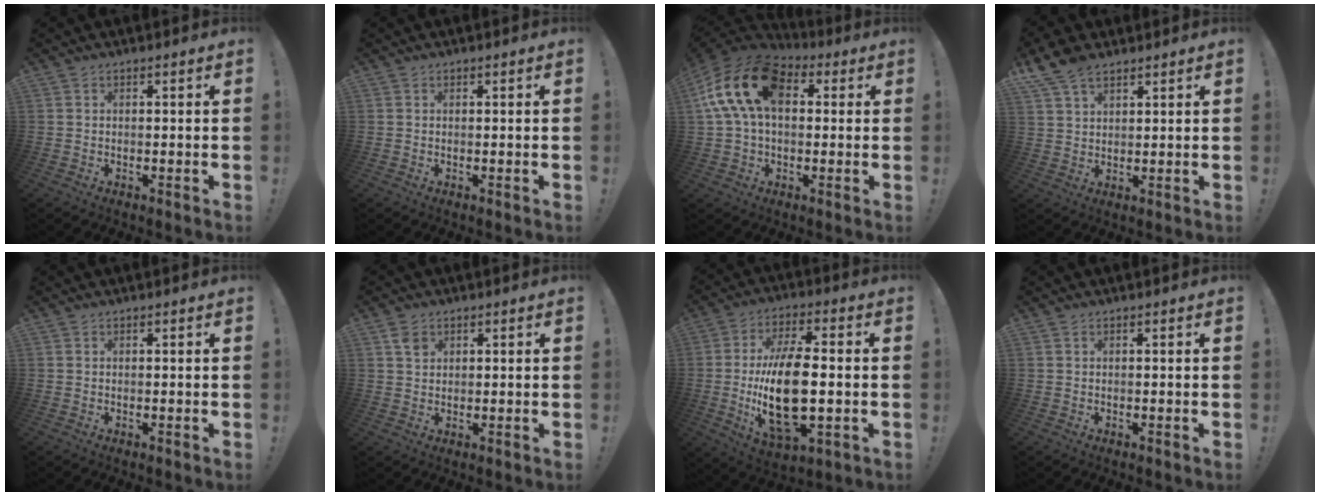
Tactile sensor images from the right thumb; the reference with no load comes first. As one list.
[{"total": 0.0}, {"total": 19.1, "force": [4.7, 11.8, 14.3], "torque": [-0.261, 0.007, 0.087]}, {"total": 8.1, "force": [5.4, 4.2, 4.3], "torque": [-0.068, -0.020, 0.104]}, {"total": 0.0}, {"total": 3.6, "force": [1.8, 2.7, 1.6], "torque": [-0.013, -0.002, 0.032]}, {"total": 20.5, "force": [-1.9, 9.5, 18.1], "torque": [-0.344, -0.010, -0.030]}, {"total": 0.0}]